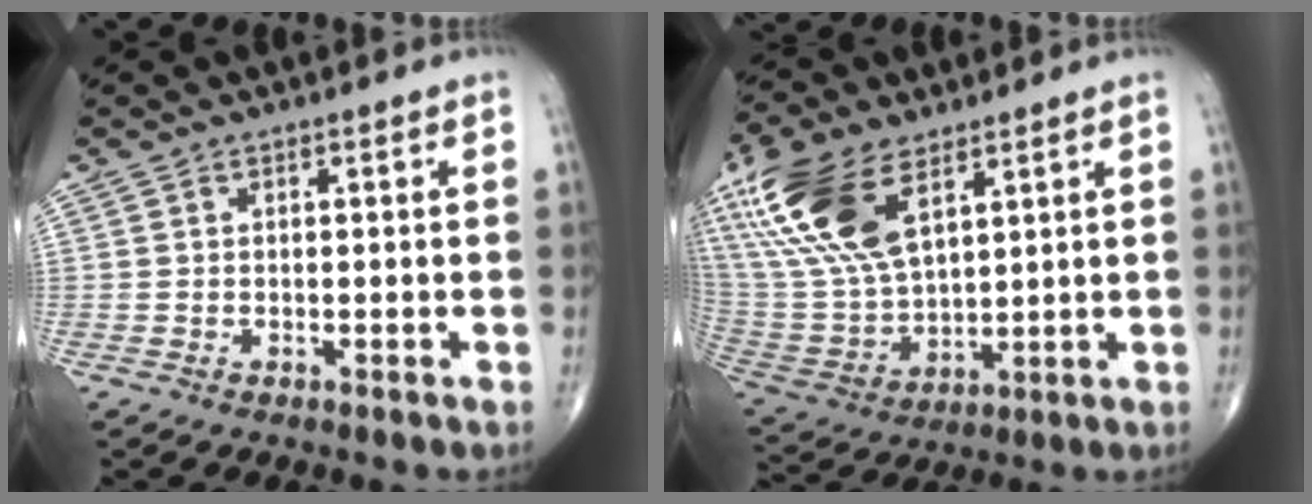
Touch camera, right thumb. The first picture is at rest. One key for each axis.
{"total": 18.9, "fx": 9.7, "fy": 9.0, "fz": 13.6, "tx": -0.291, "ty": -0.026, "tz": 0.198}